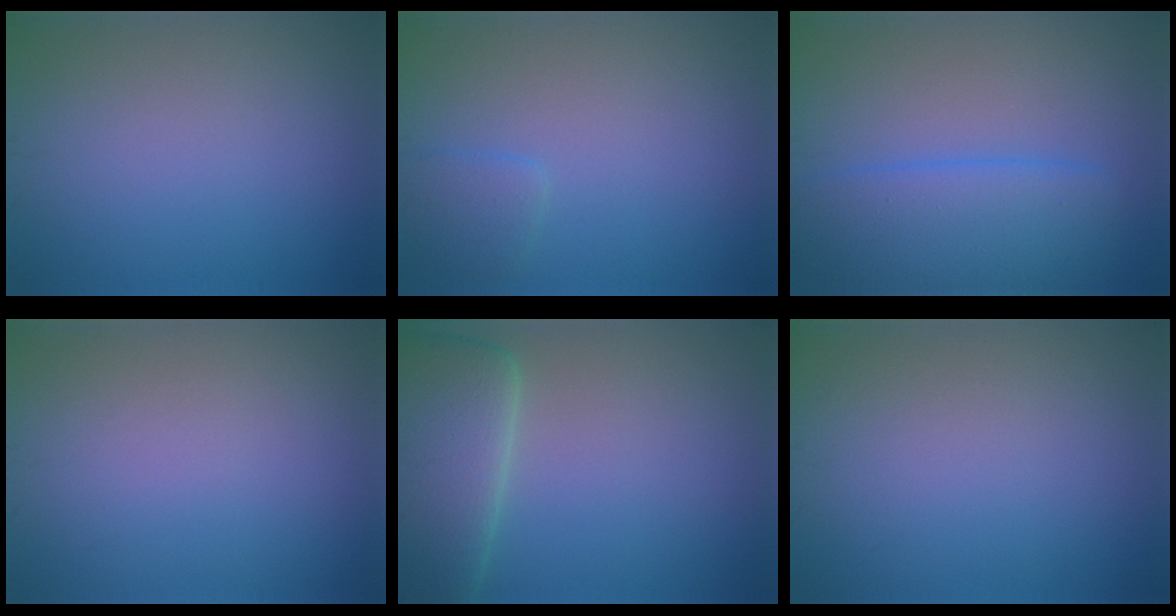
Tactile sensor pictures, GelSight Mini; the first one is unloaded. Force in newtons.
{"total": 1.5, "press": 1.5, "slide": 0.2}
{"total": 5.6, "press": 5.6, "slide": 0.4}
{"total": 0.0}
{"total": 9.0, "press": 9.0, "slide": 0.4}
{"total": 0.0}